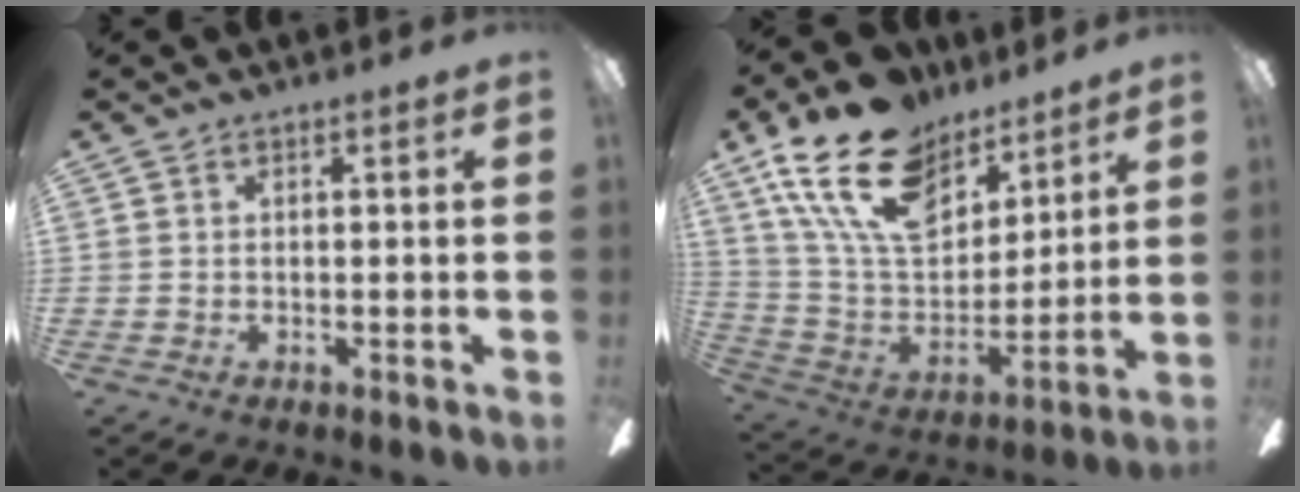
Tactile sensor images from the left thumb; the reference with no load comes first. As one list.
[{"total": 22.3, "force": [14.1, 12.4, 12.1], "torque": [-0.232, -0.070, 0.258]}]